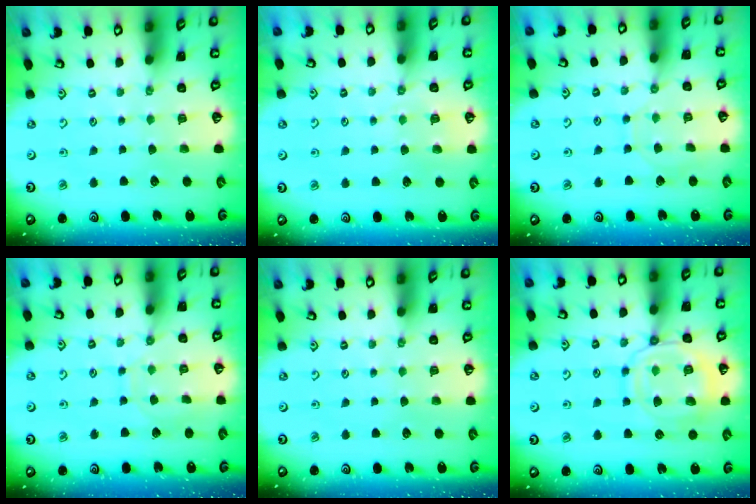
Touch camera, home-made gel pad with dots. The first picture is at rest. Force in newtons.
{"total": 3.2, "press": 3.1, "slide": 0.7}
{"total": 6.9, "press": 6.9, "slide": 0.7}
{"total": 7.5, "press": 7.4, "slide": 0.6}
{"total": 0.0}
{"total": 13.4, "press": 13.3, "slide": 1.1}